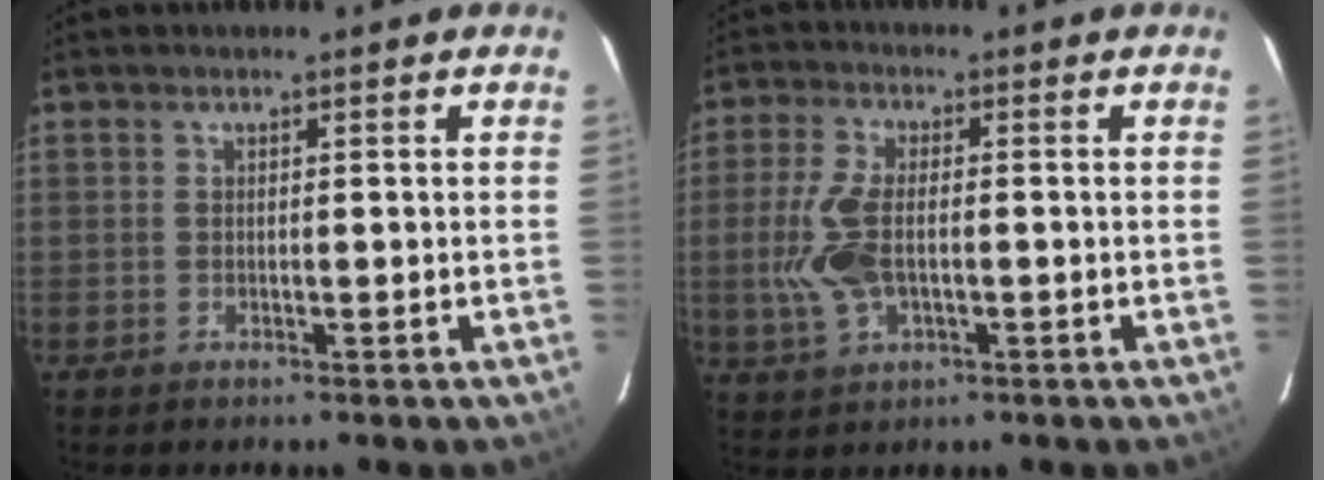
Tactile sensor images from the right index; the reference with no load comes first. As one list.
[{"total": 9.2, "force": [-1.2, 4.5, 7.9], "torque": [-0.176, -0.001, -0.020]}]